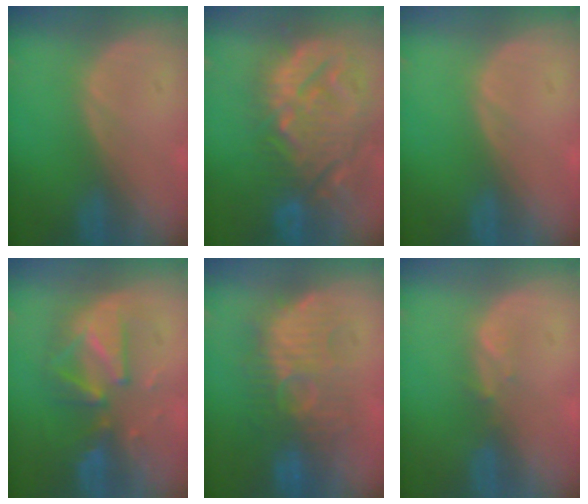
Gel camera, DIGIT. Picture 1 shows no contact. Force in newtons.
{"total": 14.6, "press": 12.4, "slide": 7.6}
{"total": 0.0}
{"total": 8.0, "press": 8.0, "slide": 0.6}
{"total": 9.8, "press": 9.8, "slide": 0.8}
{"total": 1.4, "press": 1.2, "slide": 0.6}